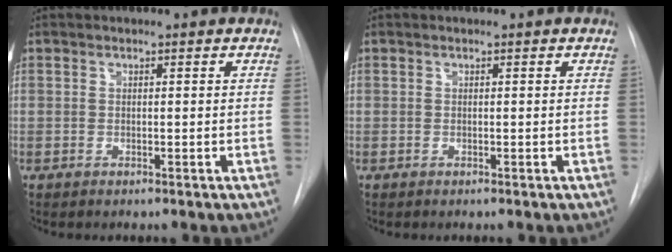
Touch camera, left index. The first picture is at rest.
{"total": 0.0}